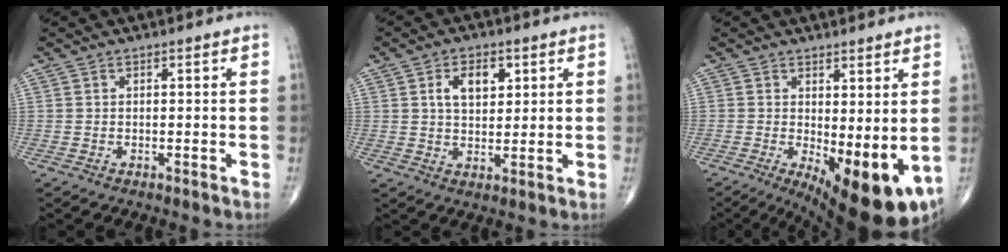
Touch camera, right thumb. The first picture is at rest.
{"total": 6.7, "force": [2.4, 4.0, 4.8], "torque": [-0.062, -0.008, 0.041]}
{"total": 13.6, "force": [-1.9, 5.0, 12.5], "torque": [-0.176, -0.029, -0.011]}